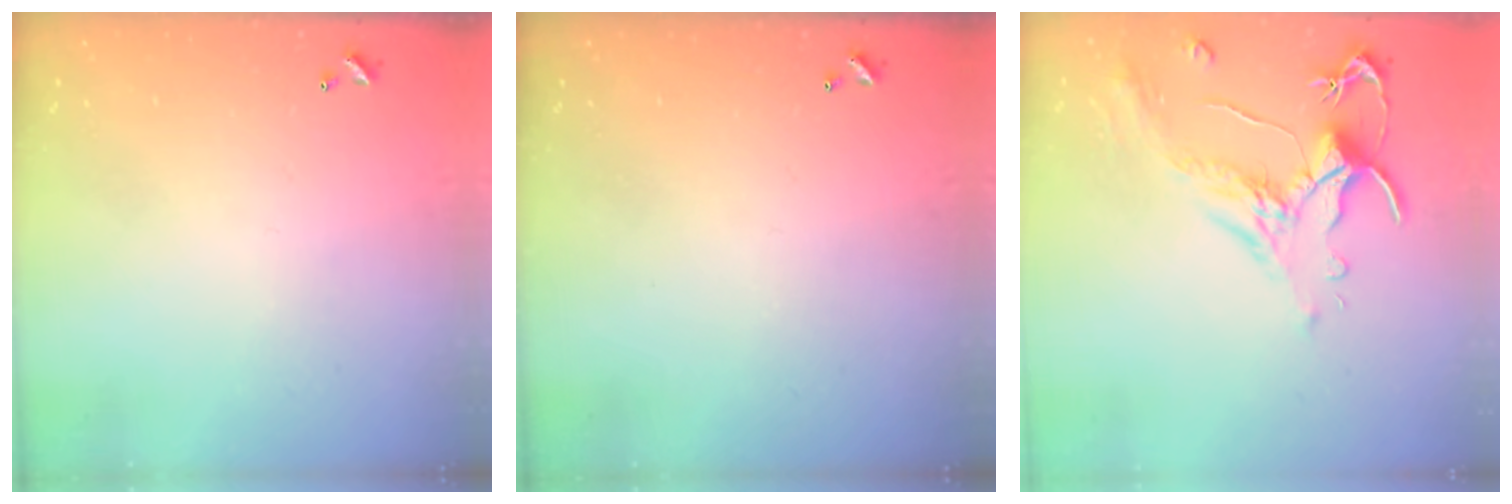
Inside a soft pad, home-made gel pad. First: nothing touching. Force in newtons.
{"total": 0.0}
{"total": 1.5, "press": 1.0, "slide": 1.1}